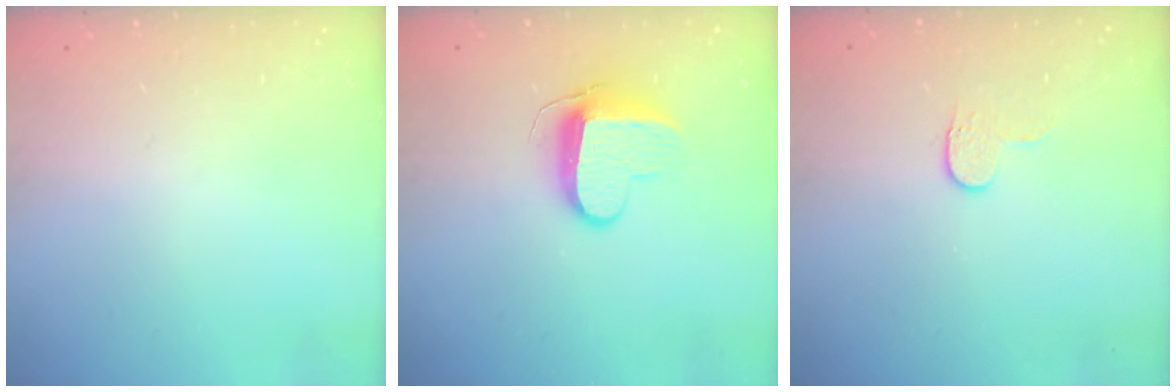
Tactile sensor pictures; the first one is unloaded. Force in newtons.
{"total": 9.9, "press": 9.9, "slide": 0.7}
{"total": 3.9, "press": 3.9, "slide": 0.5}